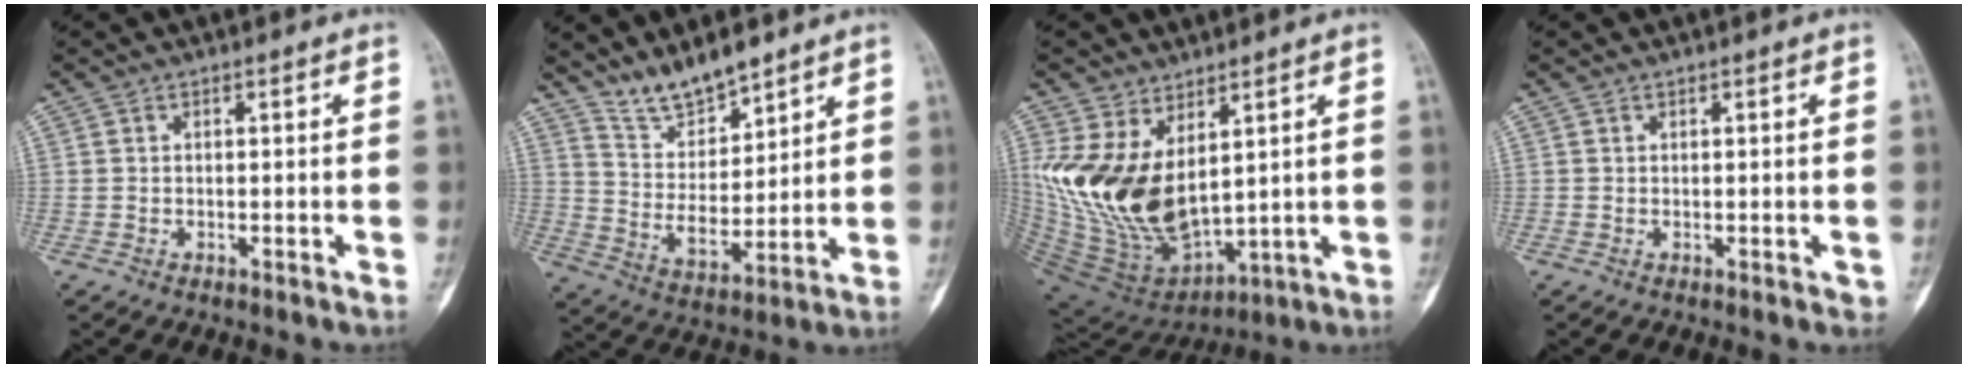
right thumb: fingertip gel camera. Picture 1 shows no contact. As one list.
[{"total": 9.7, "force": [8.2, 3.3, 4.2], "torque": [-0.051, -0.067, 0.166]}, {"total": 17.2, "force": [4.7, 9.8, 13.3], "torque": [-0.248, -0.040, 0.120]}, {"total": 0.6, "force": [0.2, 0.3, 0.5], "torque": [0.000, -0.002, 0.006]}]